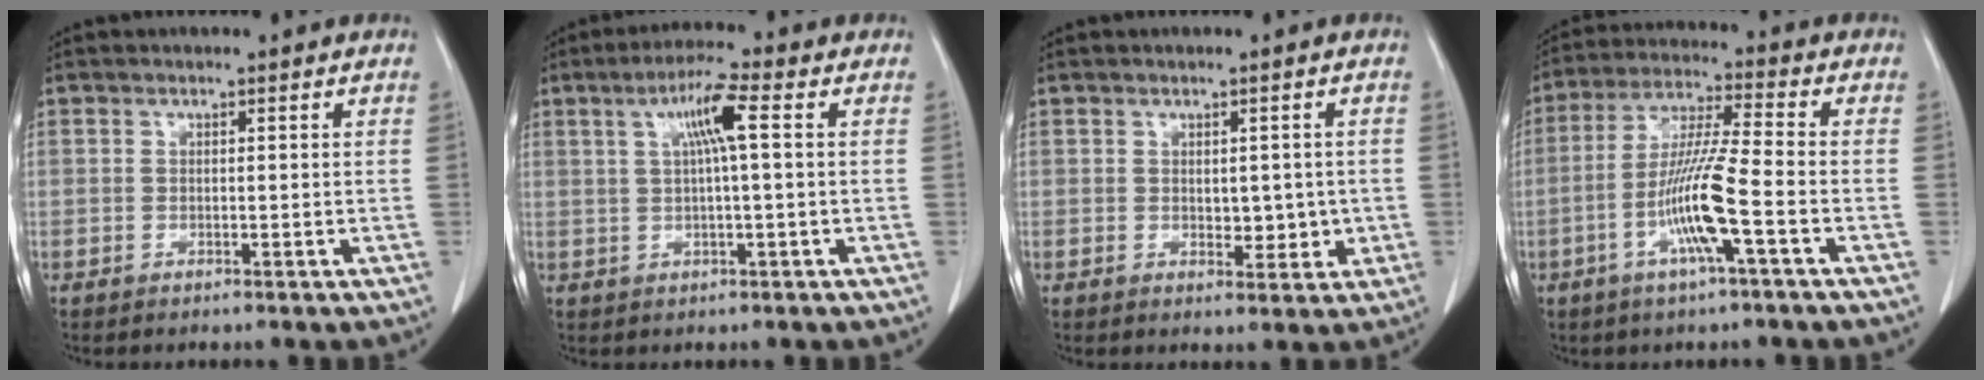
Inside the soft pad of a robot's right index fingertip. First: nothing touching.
{"total": 6.2, "force": [1.6, 0.7, 5.9], "torque": [-0.111, 0.015, 0.030]}
{"total": 4.4, "force": [-0.3, 2.5, 3.6], "torque": [-0.043, 0.003, 0.007]}
{"total": 11.0, "force": [-3.8, 0.0, 10.3], "torque": [-0.205, -0.002, -0.075]}